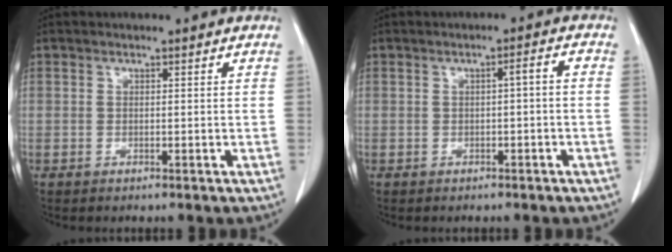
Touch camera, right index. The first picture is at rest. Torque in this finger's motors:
{"motor_torque": [0.38, -0.25, 0.14, 0.04]}